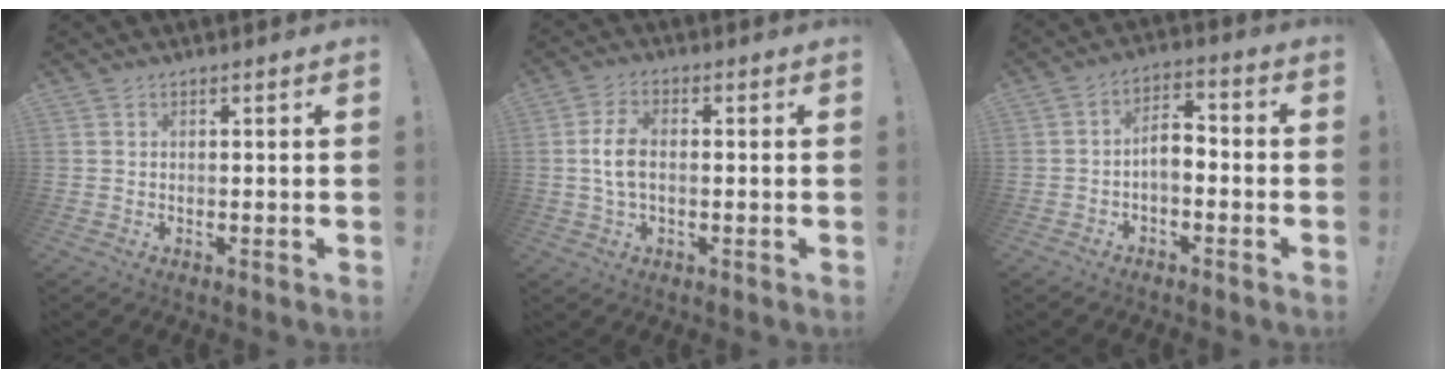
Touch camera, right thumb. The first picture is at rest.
{"total": 6.7, "force": [-0.2, 3.6, 5.6], "torque": [-0.112, 0.003, -0.002]}
{"total": 6.6, "force": [-1.8, 3.9, 5.0], "torque": [-0.087, 0.008, -0.030]}